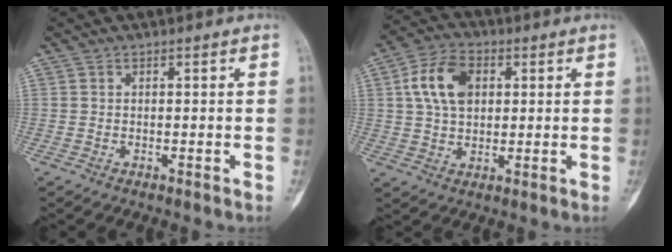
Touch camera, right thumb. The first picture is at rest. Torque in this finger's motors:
{"motor_torque": [1.00, 0.92, 1.07, 0.44, 0.10]}